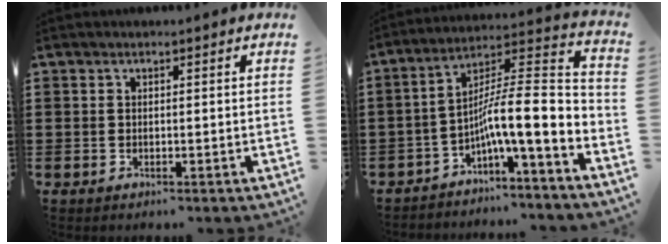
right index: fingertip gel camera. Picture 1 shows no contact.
{"total": 9.7, "force": [-3.4, 0.7, 9.1], "torque": [-0.154, -0.039, -0.077]}